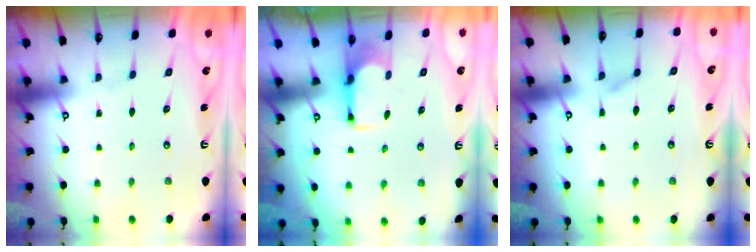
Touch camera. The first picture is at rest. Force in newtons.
{"total": 2.6, "press": 2.4, "slide": 1.1}
{"total": 5.0, "press": 5.0, "slide": 0.6}